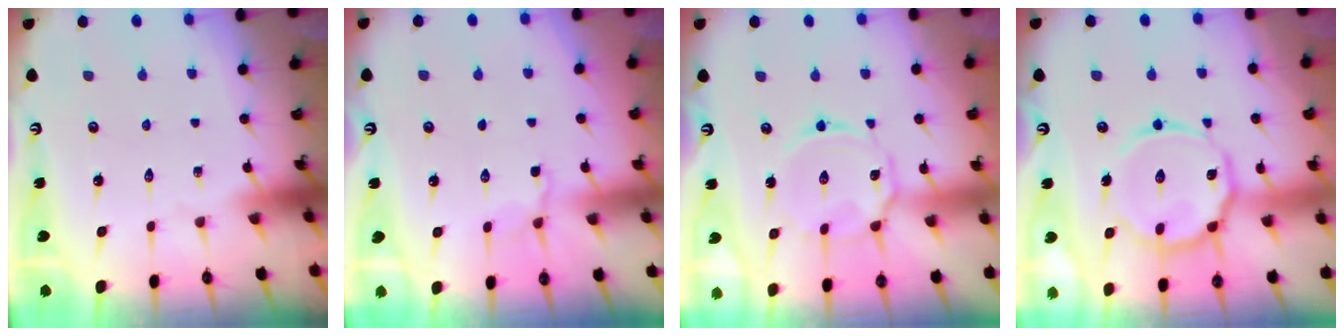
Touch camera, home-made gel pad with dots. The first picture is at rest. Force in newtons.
{"total": 3.6, "press": 3.1, "slide": 1.8}
{"total": 9.1, "press": 9.1, "slide": 0.7}
{"total": 14.3, "press": 14.2, "slide": 1.3}